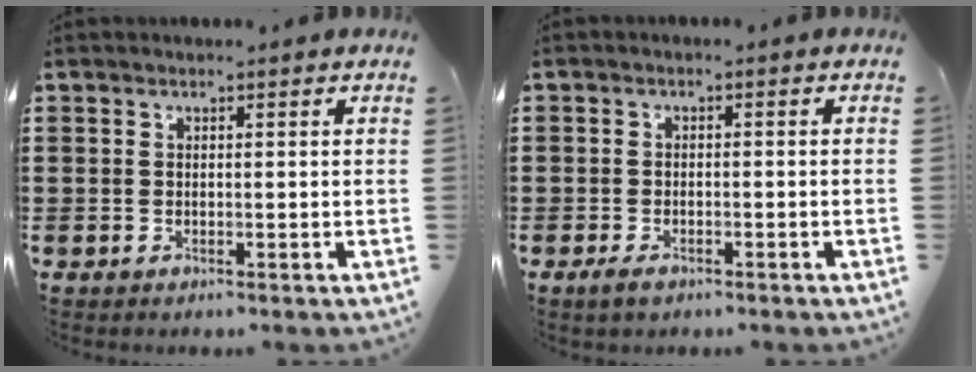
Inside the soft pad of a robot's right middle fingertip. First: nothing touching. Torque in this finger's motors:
{"motor_torque": [2.14, 0.00, -0.03, -0.04]}